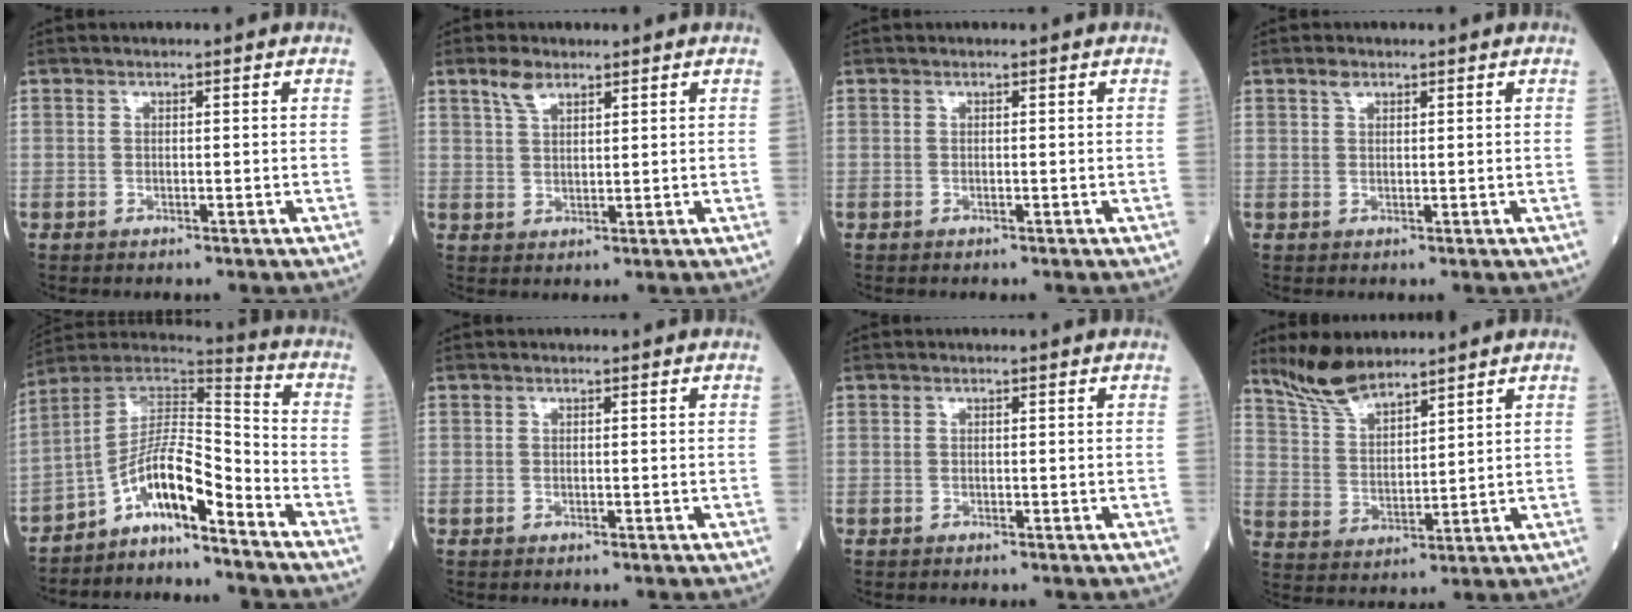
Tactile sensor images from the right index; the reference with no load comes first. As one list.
[{"total": 3.4, "force": [2.4, 1.3, 1.9], "torque": [-0.042, 0.007, 0.050]}, {"total": 0.0}, {"total": 1.2, "force": [0.8, 0.7, 0.6], "torque": [-0.012, 0.003, 0.015]}, {"total": 11.2, "force": [-7.6, 1.9, 8.0], "torque": [-0.139, 0.032, -0.135]}, {"total": 0.0}, {"total": 0.0}, {"total": 8.1, "force": [7.3, 1.7, 3.2], "torque": [-0.071, 0.003, 0.151]}]